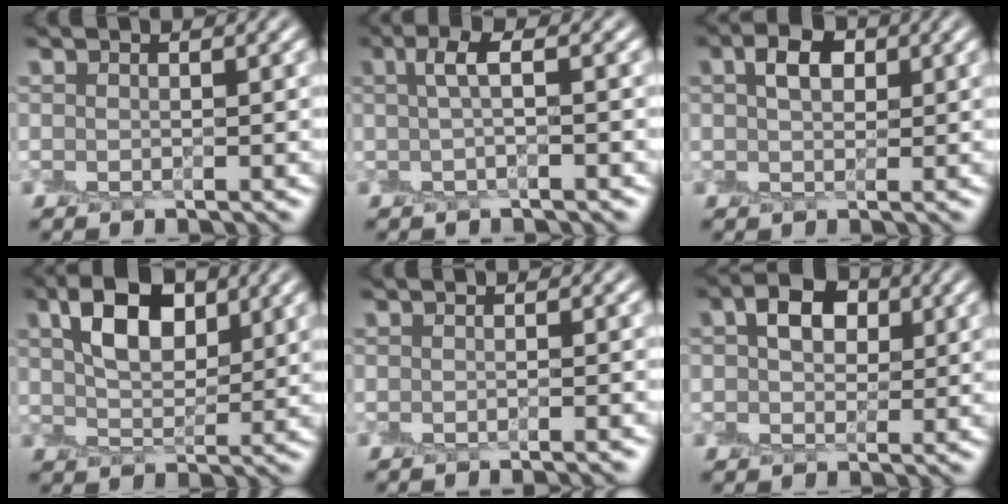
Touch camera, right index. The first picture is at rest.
{"total": 1.8, "force": [0.4, 0.0, 1.7], "torque": [-0.033, 0.009, 0.005]}
{"total": 2.5, "force": [1.0, 1.6, 1.6], "torque": [-0.035, 0.009, 0.015]}
{"total": 4.9, "force": [2.5, 2.6, 3.3], "torque": [-0.063, 0.011, 0.042]}
{"total": 1.3, "force": [-1.2, -0.4, 0.2], "torque": [0.002, -0.007, -0.019]}
{"total": 3.2, "force": [1.0, 2.4, 1.8], "torque": [-0.031, 0.009, 0.008]}